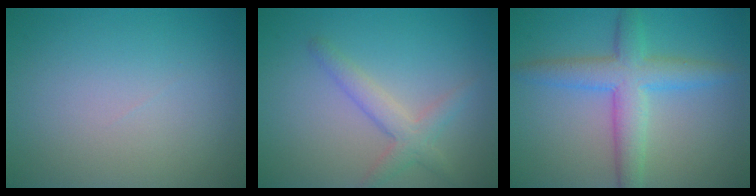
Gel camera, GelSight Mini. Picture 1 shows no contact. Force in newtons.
{"total": 2.7, "press": 2.7, "slide": 0.1}
{"total": 5.2, "press": 5.2, "slide": 0.3}